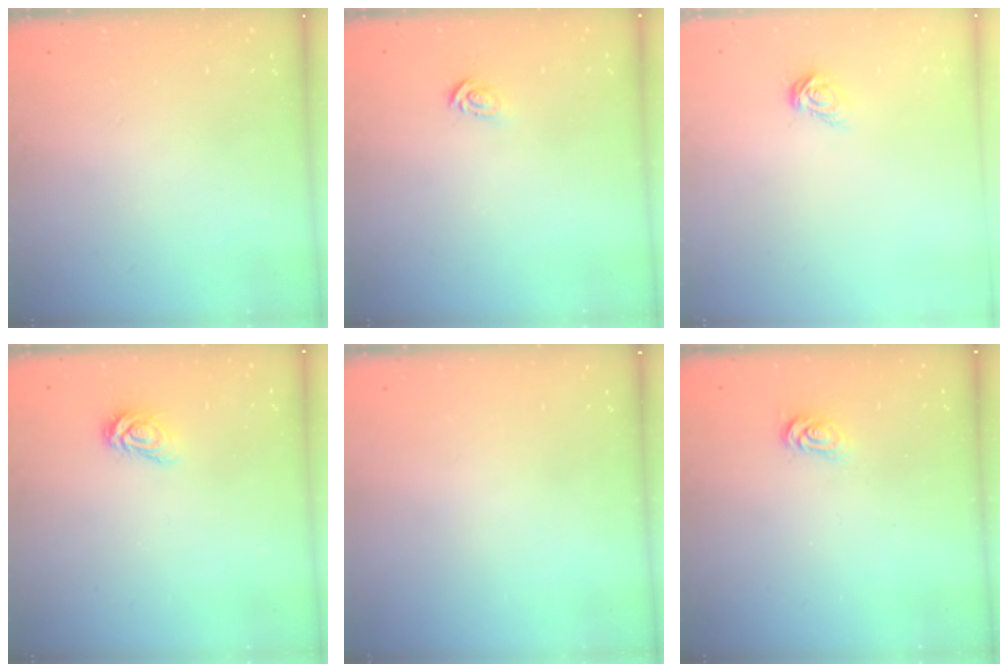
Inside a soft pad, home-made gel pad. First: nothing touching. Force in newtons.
{"total": 2.8, "press": 2.8, "slide": 0.2}
{"total": 5.0, "press": 5.0, "slide": 0.5}
{"total": 5.2, "press": 5.2, "slide": 0.2}
{"total": 0.0}
{"total": 2.0, "press": 2.0, "slide": 0.3}